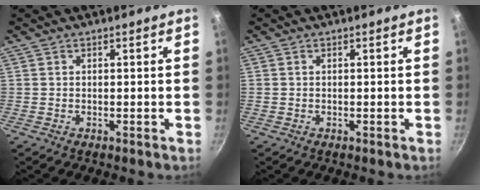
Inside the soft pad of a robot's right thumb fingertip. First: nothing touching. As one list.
[{"total": 0.0}]